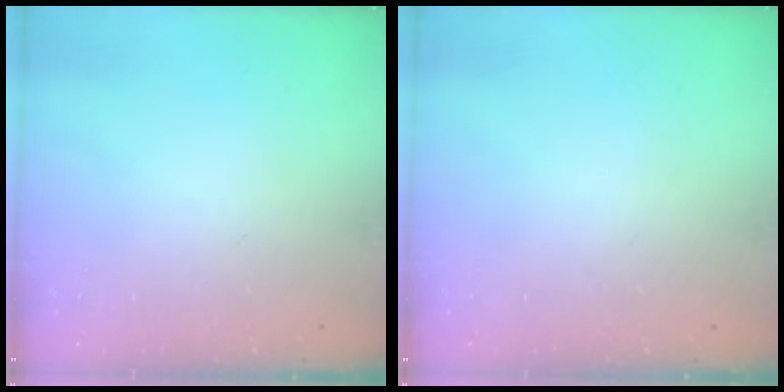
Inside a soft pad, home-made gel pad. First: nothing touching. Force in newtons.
{"total": 0.0}